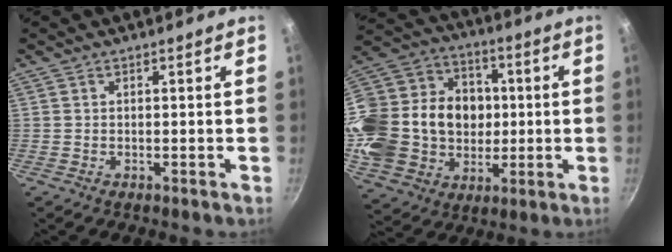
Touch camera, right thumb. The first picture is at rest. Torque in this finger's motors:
{"motor_torque": [2.40, 2.39, 0.21, -0.17, 0.18]}